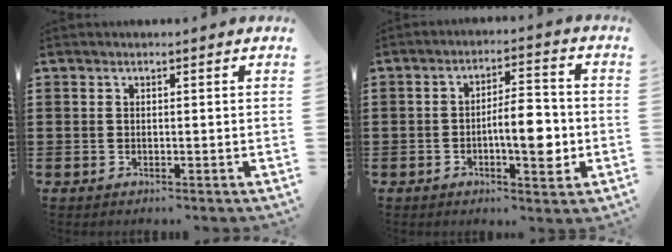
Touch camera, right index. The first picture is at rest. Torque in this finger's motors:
{"motor_torque": [1.68, 0.46, 0.36, 0.17]}